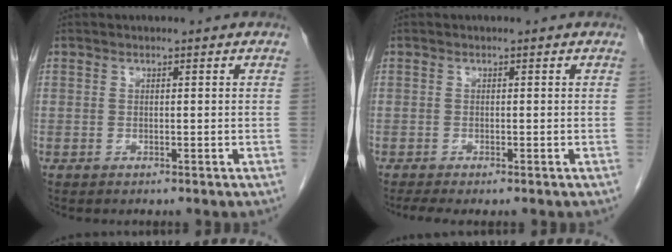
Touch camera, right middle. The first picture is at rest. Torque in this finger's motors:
{"motor_torque": [0.38, -0.24, 0.13, 0.03]}